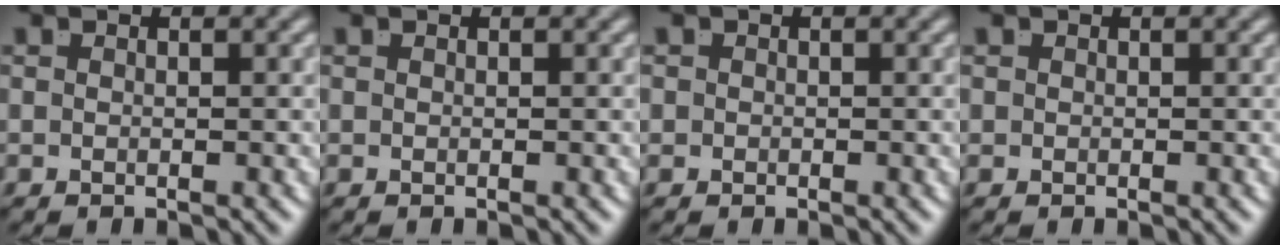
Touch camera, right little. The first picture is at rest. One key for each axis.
{"total": 0.0}
{"total": 1.4, "fx": -0.2, "fy": 1.4, "fz": 0.2, "tx": -0.008, "ty": -0.007, "tz": -0.004}
{"total": 0.7, "fx": 0.0, "fy": 0.7, "fz": 0.1, "tx": -0.003, "ty": -0.007, "tz": 0.002}